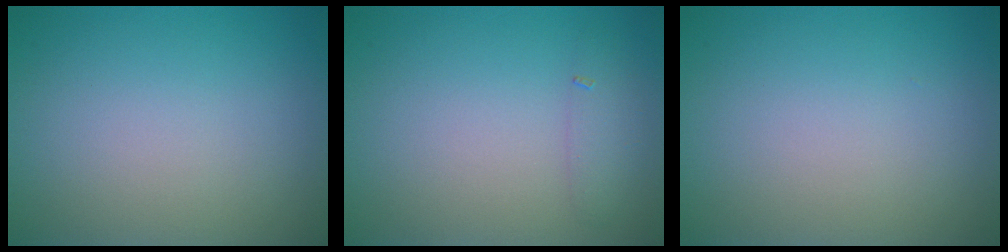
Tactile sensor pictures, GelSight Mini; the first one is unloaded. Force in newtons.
{"total": 1.3, "press": 1.3, "slide": 0.0}
{"total": 0.0}